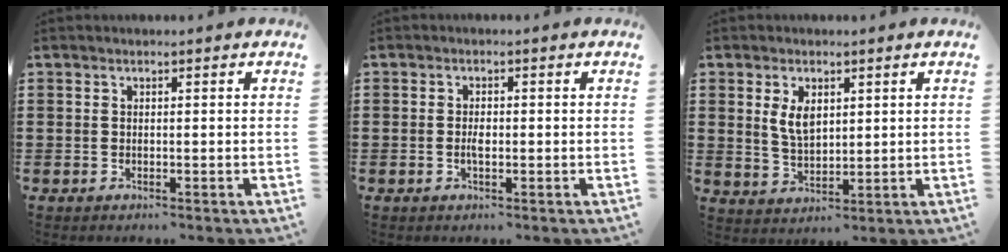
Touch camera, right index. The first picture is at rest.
{"total": 1.9, "force": [-0.3, 0.8, 1.7], "torque": [-0.040, -0.003, -0.008]}
{"total": 4.4, "force": [1.6, 2.3, 3.4], "torque": [-0.065, 0.002, 0.027]}